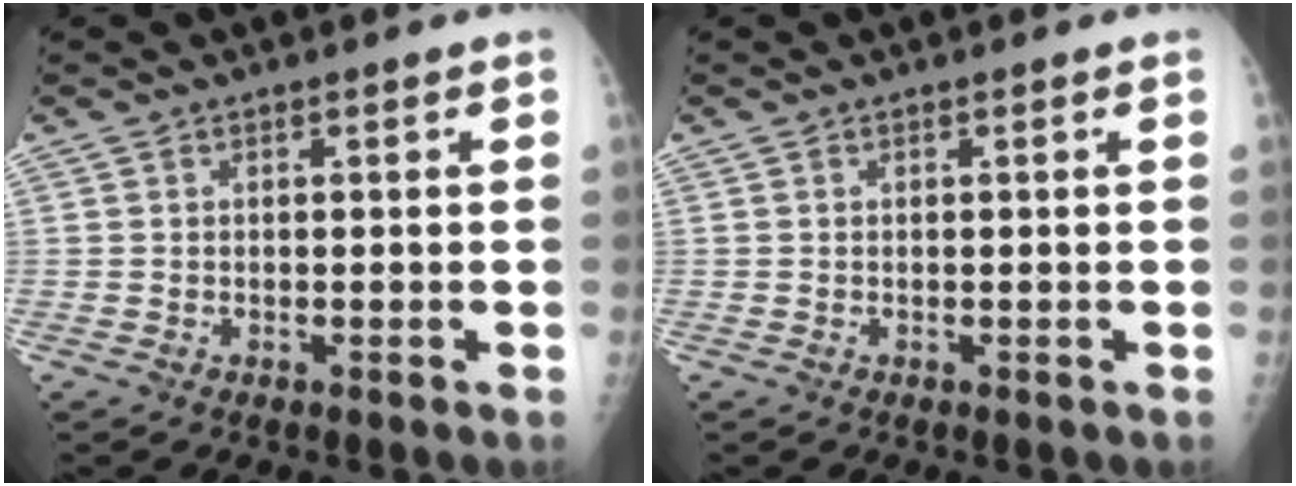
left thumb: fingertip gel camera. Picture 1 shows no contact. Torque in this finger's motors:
{"motor_torque": [0.00, 0.00, -0.06, -0.05, 0.00]}